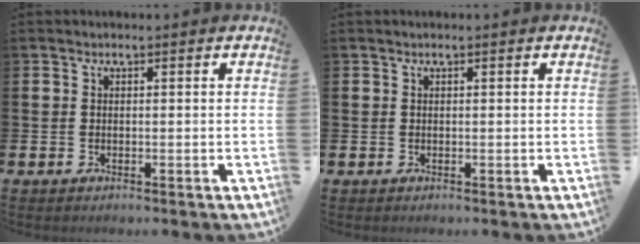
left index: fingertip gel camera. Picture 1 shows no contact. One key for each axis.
{"total": 0.0}